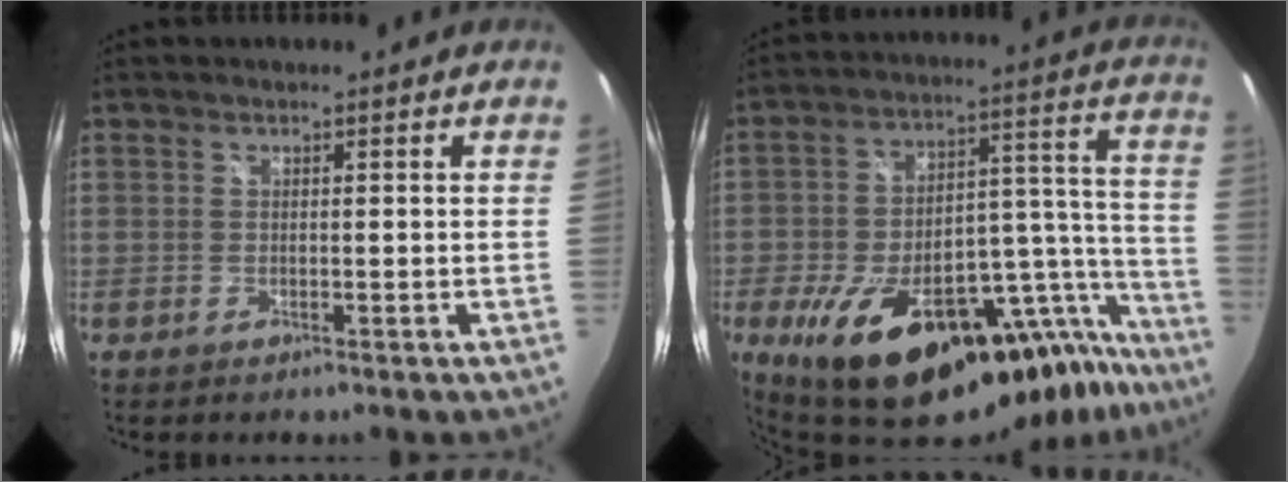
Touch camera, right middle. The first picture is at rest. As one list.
[{"total": 29.8, "force": [-20.8, 10.8, 18.5], "torque": [-0.247, 0.022, -0.290]}]